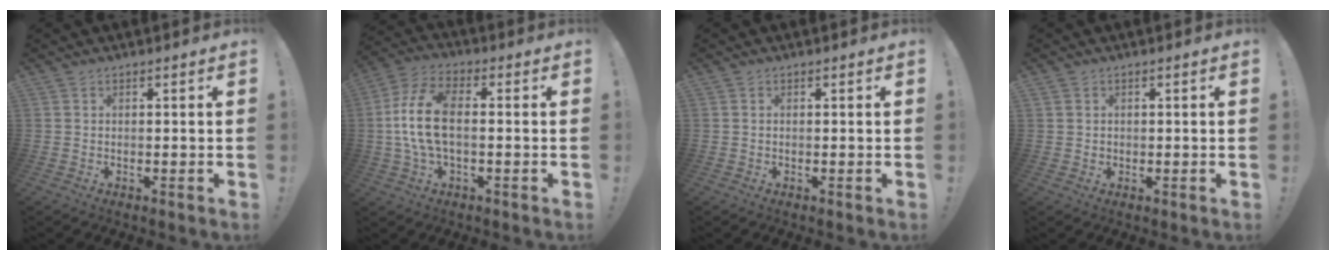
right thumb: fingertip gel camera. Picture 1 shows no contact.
{"total": 12.5, "force": [-0.3, 6.2, 10.8], "torque": [-0.227, 0.012, -0.002]}
{"total": 0.0}
{"total": 1.3, "force": [0.5, 1.2, 0.1], "torque": [-0.002, -0.001, 0.008]}